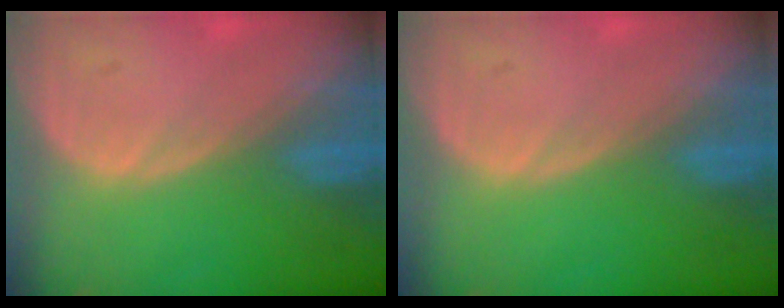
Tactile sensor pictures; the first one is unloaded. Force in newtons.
{"total": 0.0}